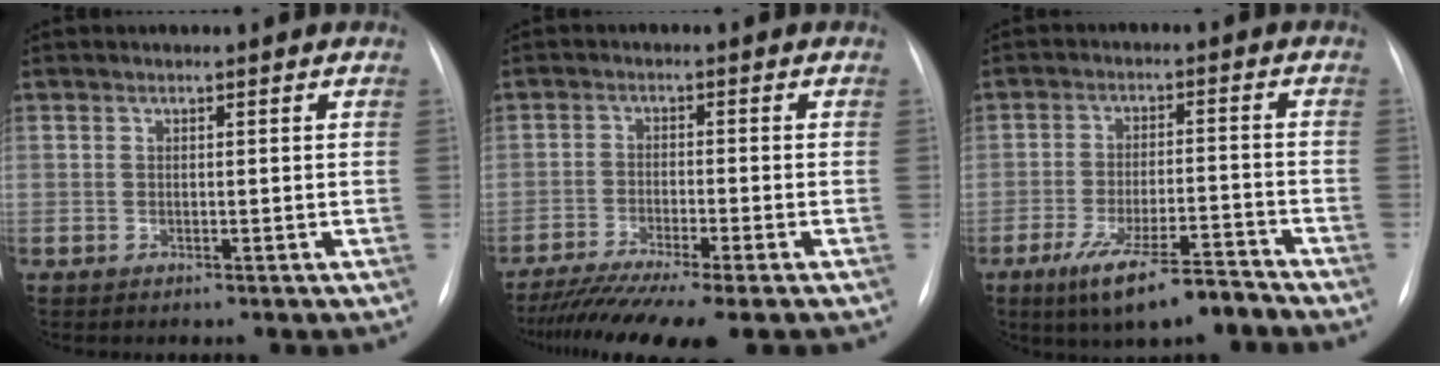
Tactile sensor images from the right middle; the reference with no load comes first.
{"total": 10.3, "force": [-8.4, -0.6, 6.1], "torque": [-0.093, -0.025, -0.133]}
{"total": 10.4, "force": [-7.7, 1.6, 6.9], "torque": [-0.115, -0.015, -0.130]}